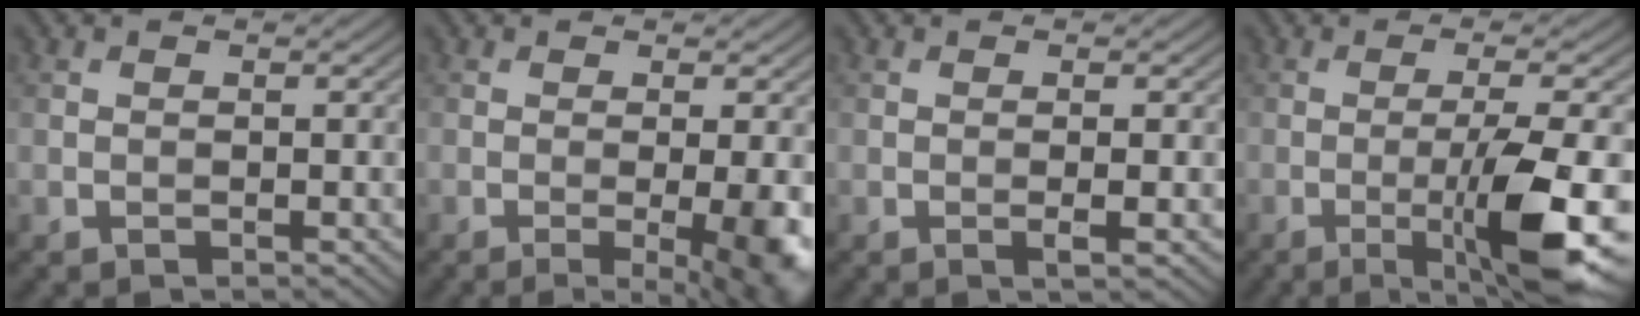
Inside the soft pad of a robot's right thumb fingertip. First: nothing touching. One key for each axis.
{"total": 6.8, "fx": -1.5, "fy": 1.5, "fz": 6.5, "tx": -0.090, "ty": -0.005, "tz": -0.015}
{"total": 1.5, "fx": -0.3, "fy": 0.0, "fz": 1.5, "tx": -0.032, "ty": -0.001, "tz": -0.007}
{"total": 10.3, "fx": -3.0, "fy": 1.4, "fz": 9.8, "tx": -0.150, "ty": 0.005, "tz": -0.048}